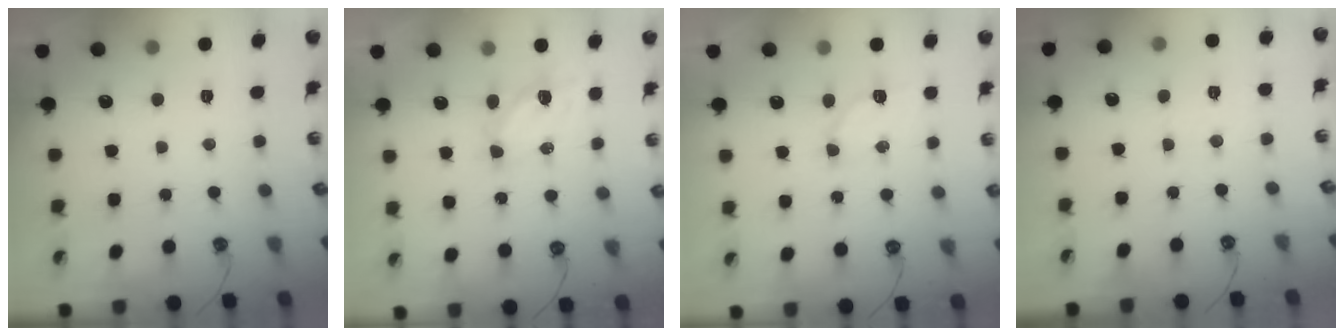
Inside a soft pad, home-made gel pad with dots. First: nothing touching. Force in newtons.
{"total": 5.7, "press": 5.7, "slide": 0.3}
{"total": 3.8, "press": 3.8, "slide": 0.5}
{"total": 4.4, "press": 4.3, "slide": 0.6}